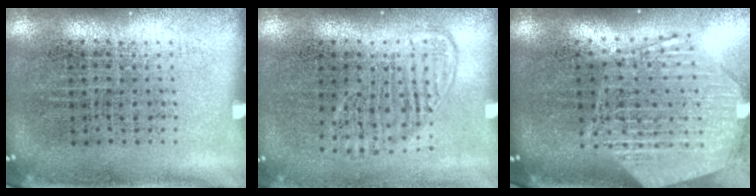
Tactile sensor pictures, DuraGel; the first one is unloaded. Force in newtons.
{"total": 1.4, "press": 1.2, "slide": 0.7}
{"total": 3.0, "press": 2.4, "slide": 1.8}